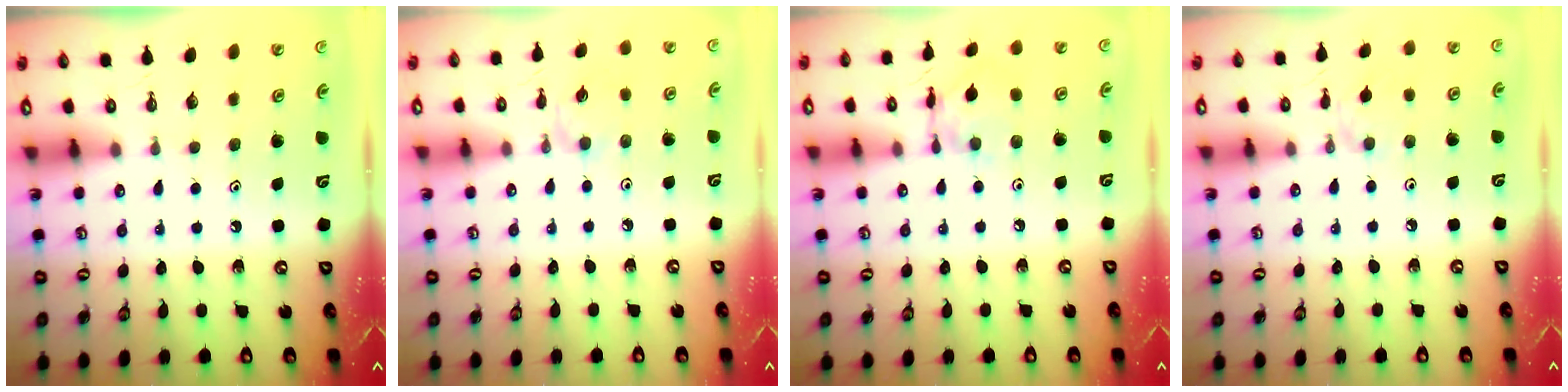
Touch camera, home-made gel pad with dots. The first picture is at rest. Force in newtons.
{"total": 3.7, "press": 3.6, "slide": 0.5}
{"total": 9.0, "press": 9.0, "slide": 0.8}
{"total": 1.3, "press": 1.2, "slide": 0.4}